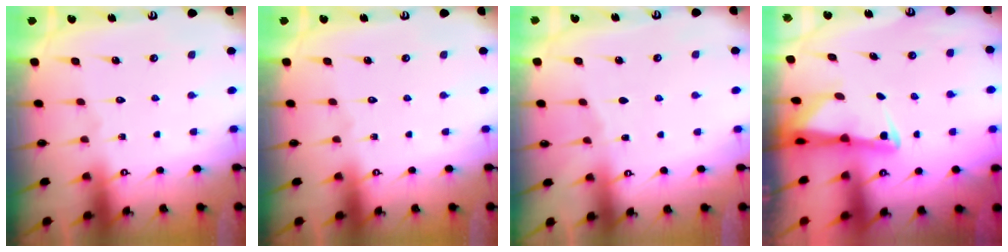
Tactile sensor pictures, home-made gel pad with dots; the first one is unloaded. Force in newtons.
{"total": 0.0}
{"total": 2.1, "press": 2.1, "slide": 0.3}
{"total": 2.3, "press": 2.2, "slide": 0.5}